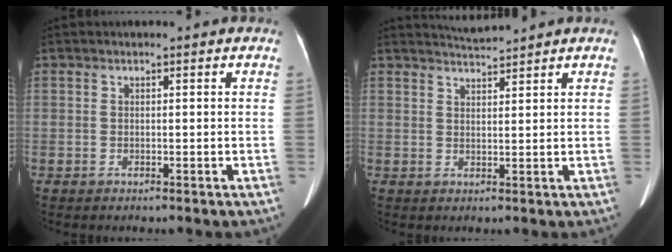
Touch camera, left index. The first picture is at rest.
{"total": 2.8, "force": [2.7, -0.6, -0.4], "torque": [0.002, 0.005, 0.054]}